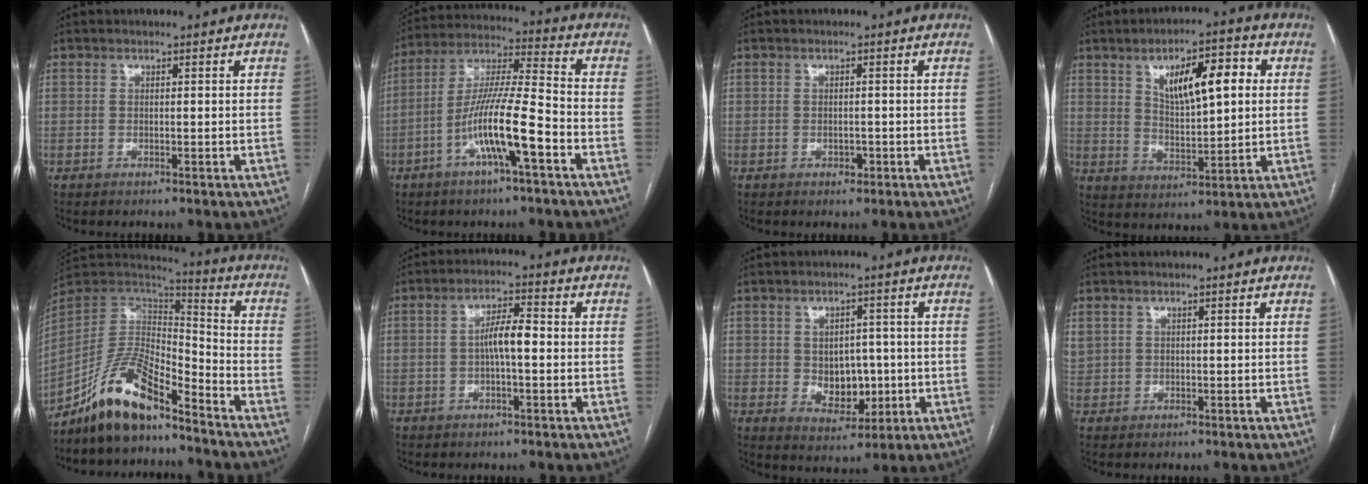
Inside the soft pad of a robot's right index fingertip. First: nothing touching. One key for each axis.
{"total": 12.6, "fx": -5.1, "fy": 0.7, "fz": 11.5, "tx": -0.222, "ty": 0.007, "tz": -0.095}
{"total": 1.3, "fx": -0.5, "fy": 0.9, "fz": 0.8, "tx": -0.012, "ty": 0.001, "tz": -0.005}
{"total": 11.0, "fx": 3.5, "fy": 3.6, "fz": 9.8, "tx": -0.155, "ty": 0.016, "tz": 0.063}
{"total": 13.3, "fx": -10.2, "fy": 3.4, "fz": 7.7, "tx": -0.149, "ty": 0.027, "tz": -0.187}
{"total": 4.9, "fx": -0.4, "fy": 1.1, "fz": 4.7, "tx": -0.087, "ty": 0.016, "tz": -0.008}
{"total": 6.8, "fx": -0.3, "fy": 4.8, "fz": 4.9, "tx": -0.066, "ty": 0.005, "tz": 0.008}
{"total": 2.1, "fx": 1.1, "fy": 1.7, "fz": 0.7, "tx": -0.027, "ty": 0.018, "tz": 0.030}